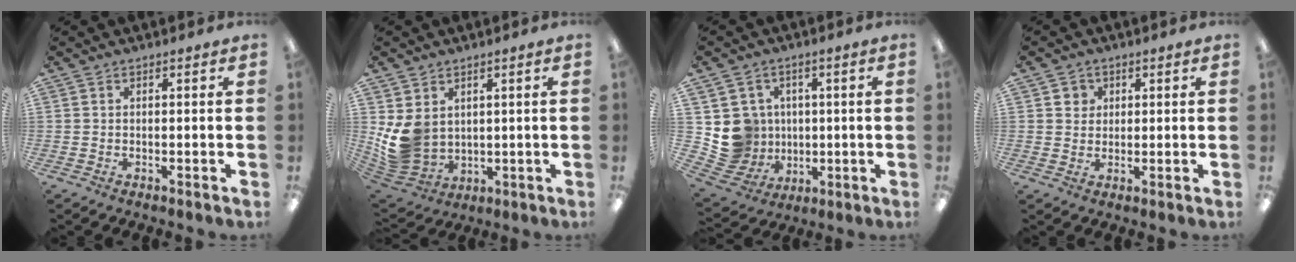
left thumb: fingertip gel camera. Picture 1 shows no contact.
{"total": 9.8, "force": [2.1, 8.2, 5.0], "torque": [-0.134, -0.019, 0.045]}
{"total": 9.6, "force": [1.1, 9.5, 1.3], "torque": [-0.048, -0.007, 0.036]}
{"total": 3.3, "force": [1.4, 3.0, 0.4], "torque": [-0.002, 0.001, 0.020]}